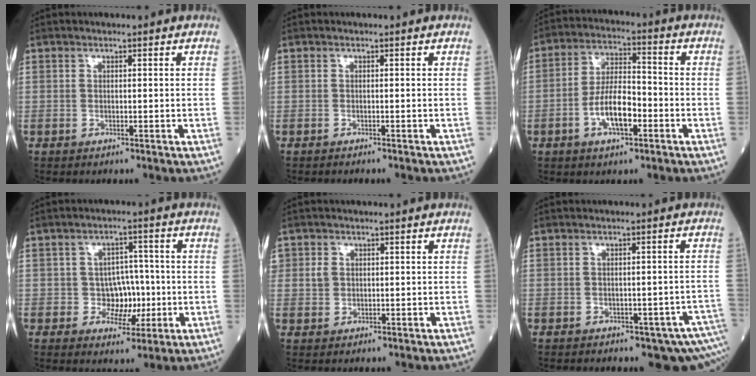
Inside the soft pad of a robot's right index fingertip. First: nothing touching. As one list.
[{"total": 1.1, "force": [-1.0, 0.0, 0.4], "torque": [-0.004, 0.000, -0.013]}, {"total": 8.4, "force": [-3.0, 3.0, 7.3], "torque": [-0.147, 0.011, -0.055]}, {"total": 5.2, "force": [-0.8, 4.3, 2.8], "torque": [-0.031, 0.013, -0.005]}, {"total": 1.7, "force": [0.3, 1.6, 0.6], "torque": [-0.010, 0.003, 0.006]}, {"total": 7.9, "force": [-6.2, 3.1, 3.8], "torque": [-0.023, 0.005, -0.073]}]